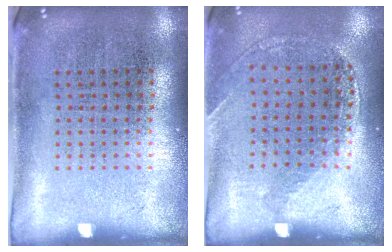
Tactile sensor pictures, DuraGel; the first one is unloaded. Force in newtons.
{"total": 1.2, "press": 1.1, "slide": 0.4}